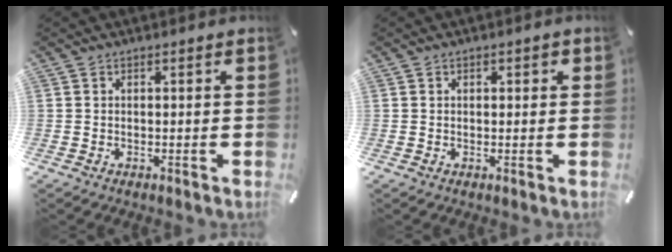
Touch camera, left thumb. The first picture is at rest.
{"total": 1.1, "force": [0.3, 0.7, 0.8], "torque": [-0.016, 0.006, 0.004]}